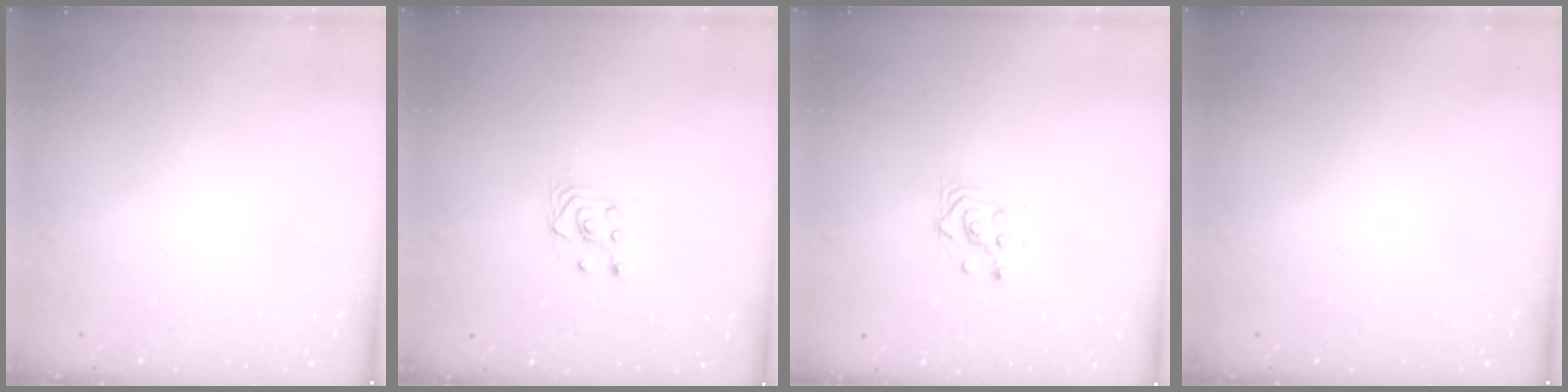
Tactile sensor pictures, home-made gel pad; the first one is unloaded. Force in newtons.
{"total": 2.9, "press": 2.6, "slide": 1.3}
{"total": 3.0, "press": 3.0, "slide": 0.1}
{"total": 0.0}